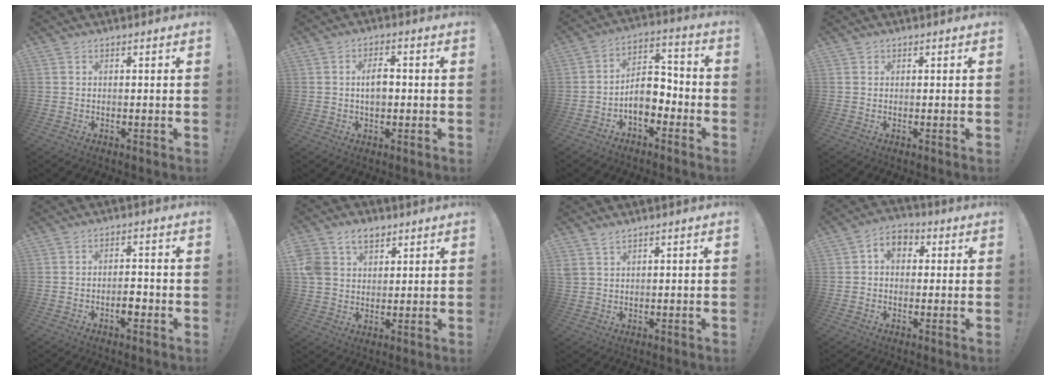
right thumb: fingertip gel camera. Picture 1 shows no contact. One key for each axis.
{"total": 5.3, "fx": 0.1, "fy": 3.1, "fz": 4.3, "tx": -0.064, "ty": 0.003, "tz": -0.004}
{"total": 8.8, "fx": -3.7, "fy": 6.1, "fz": 5.1, "tx": -0.078, "ty": 0.017, "tz": -0.064}
{"total": 0.5, "fx": 0.3, "fy": 0.4, "fz": -0.1, "tx": 0.007, "ty": -0.003, "tz": 0.005}
{"total": 1.9, "fx": -1.2, "fy": 0.8, "fz": 1.3, "tx": -0.012, "ty": 0.001, "tz": -0.021}
{"total": 9.6, "fx": 5.2, "fy": 7.1, "fz": 3.9, "tx": -0.066, "ty": -0.015, "tz": 0.103}
{"total": 2.7, "fx": 2.2, "fy": 1.2, "fz": 1.1, "tx": -0.026, "ty": -0.010, "tz": 0.044}
{"total": 5.9, "fx": 1.1, "fy": 4.8, "fz": 3.3, "tx": -0.053, "ty": 0.006, "tz": 0.023}